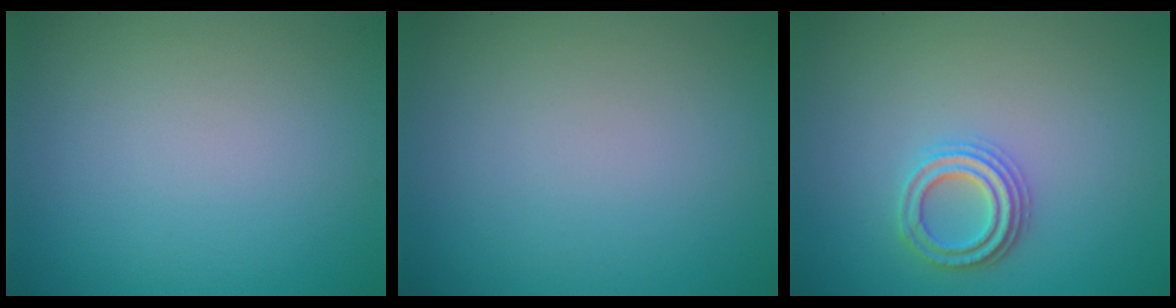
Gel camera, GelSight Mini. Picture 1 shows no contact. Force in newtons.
{"total": 0.0}
{"total": 2.5, "press": 2.4, "slide": 0.4}